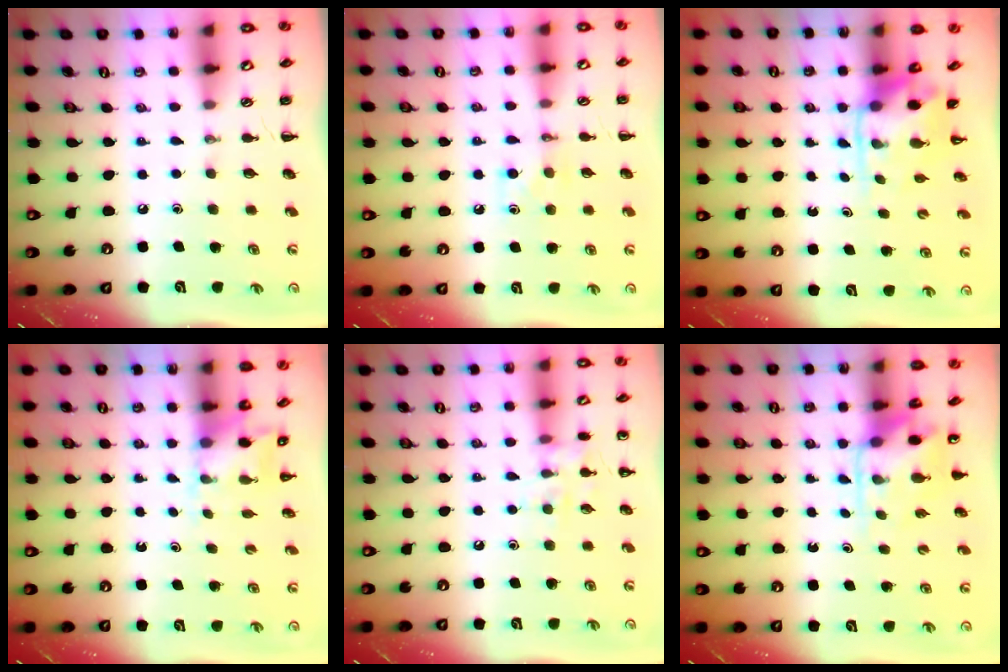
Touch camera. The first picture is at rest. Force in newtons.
{"total": 4.8, "press": 4.5, "slide": 1.4}
{"total": 3.5, "press": 3.4, "slide": 0.8}
{"total": 2.3, "press": 2.3, "slide": 0.6}
{"total": 8.7, "press": 8.6, "slide": 1.2}
{"total": 4.3, "press": 4.2, "slide": 1.0}